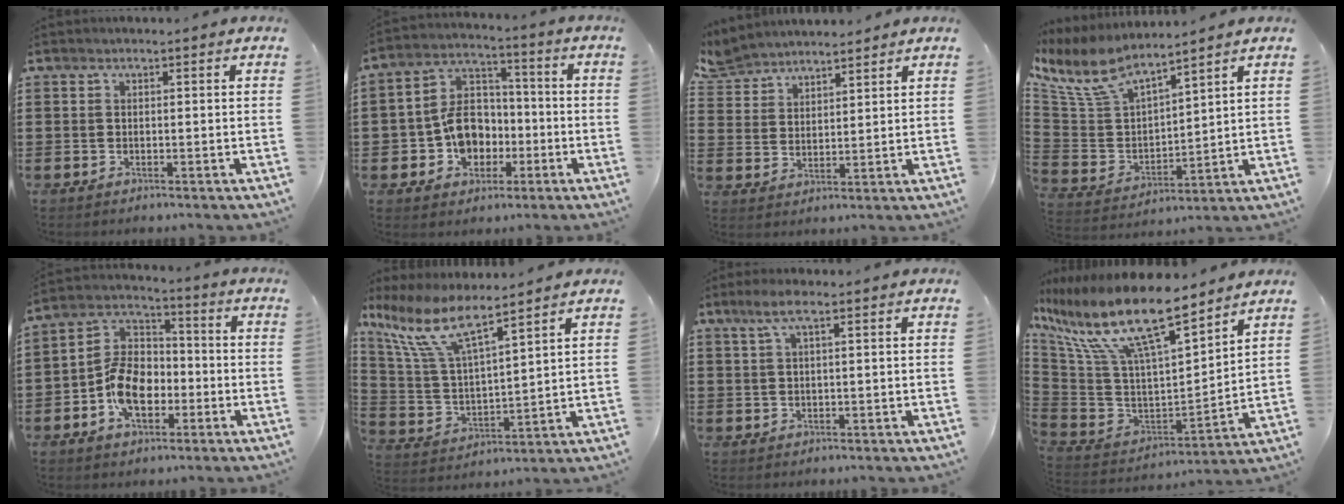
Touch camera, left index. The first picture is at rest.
{"total": 9.0, "force": [-2.1, 7.3, 4.8], "torque": [-0.118, 0.027, -0.037]}
{"total": 4.9, "force": [4.7, 1.2, 0.0], "torque": [-0.024, -0.017, 0.087]}
{"total": 8.7, "force": [7.3, 2.7, 3.8], "torque": [-0.107, -0.040, 0.130]}
{"total": 9.4, "force": [-3.2, 6.2, 6.3], "torque": [-0.161, 0.013, -0.067]}
{"total": 9.0, "force": [7.1, 1.4, 5.4], "torque": [-0.147, -0.040, 0.118]}
{"total": 3.1, "force": [1.1, 0.4, 2.8], "torque": [-0.058, 0.002, 0.018]}
{"total": 16.4, "force": [10.3, 4.7, 11.9], "torque": [-0.271, -0.062, 0.174]}